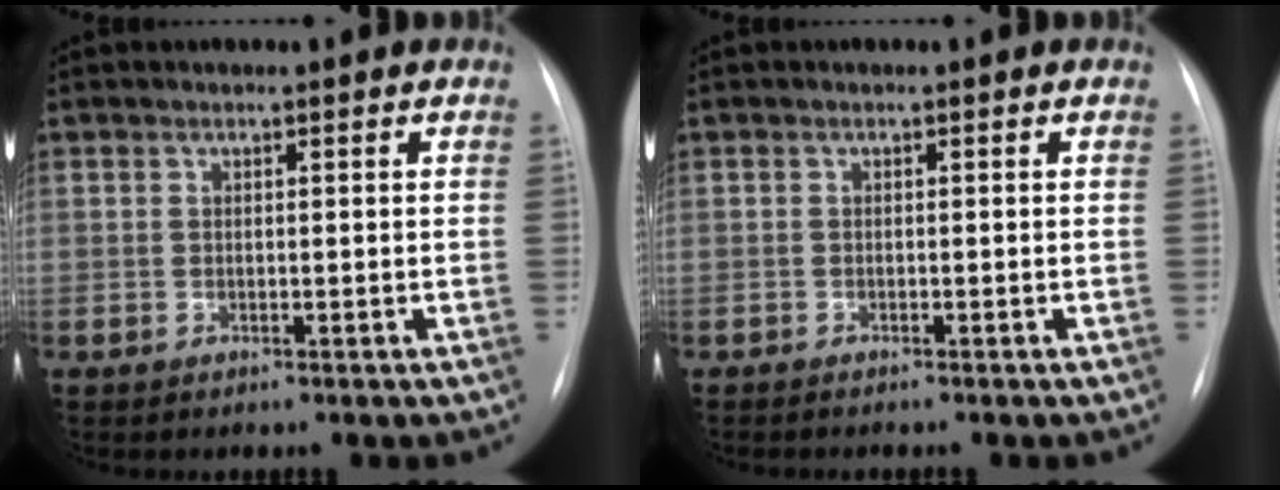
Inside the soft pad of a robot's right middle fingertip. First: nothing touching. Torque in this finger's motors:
{"motor_torque": [0.17, -0.28, -0.01, 0.00]}